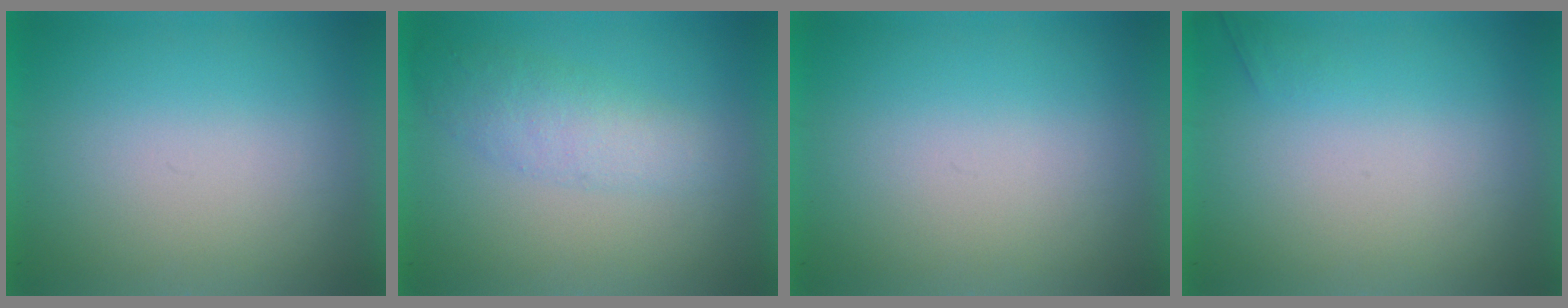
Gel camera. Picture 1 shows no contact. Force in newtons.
{"total": 2.2}
{"total": 0.0}
{"total": 1.1}